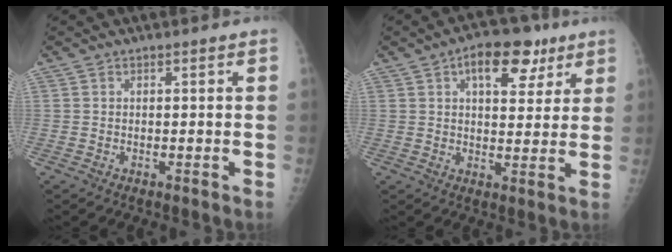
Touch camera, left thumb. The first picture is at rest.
{"total": 10.5, "force": [5.3, 5.6, 7.2], "torque": [-0.067, -0.009, 0.073]}